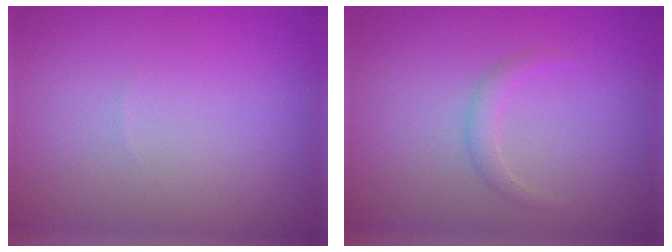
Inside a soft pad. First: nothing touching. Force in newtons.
{"total": 1.2, "press": 1.1, "slide": 0.1}